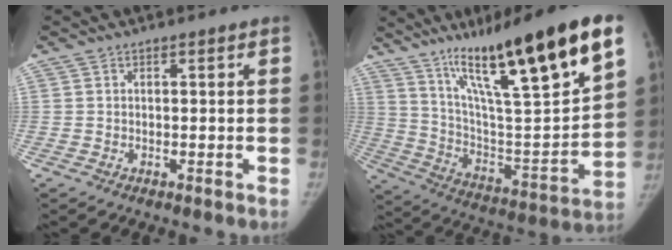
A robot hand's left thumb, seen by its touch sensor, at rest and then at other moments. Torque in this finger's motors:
{"motor_torque": [0.70, 0.35, 2.14, -0.63, 0.18]}